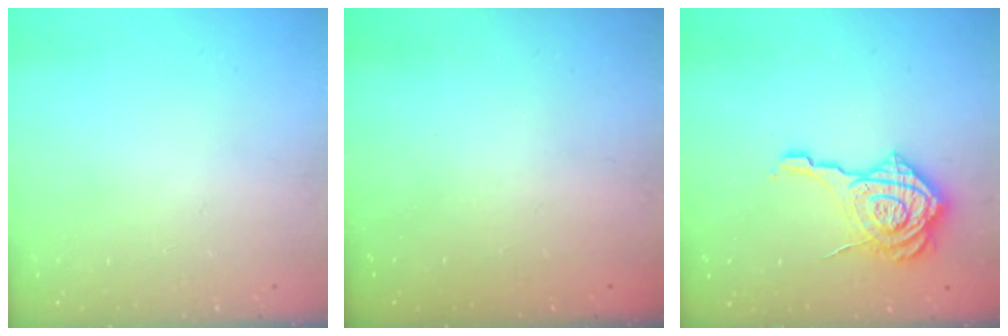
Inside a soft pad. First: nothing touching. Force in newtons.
{"total": 2.5, "press": 2.4, "slide": 0.7}
{"total": 13.9, "press": 13.8, "slide": 1.7}